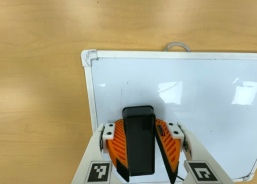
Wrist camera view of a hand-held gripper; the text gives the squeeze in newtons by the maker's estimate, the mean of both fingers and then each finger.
{"total": 14.1, "left": 16.5, "right": 11.7}